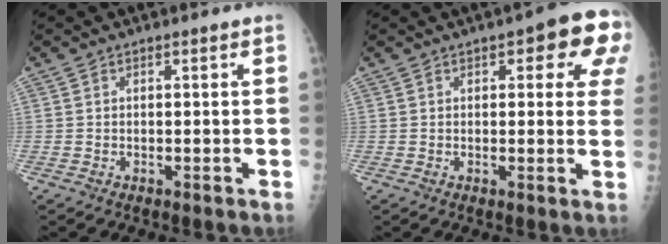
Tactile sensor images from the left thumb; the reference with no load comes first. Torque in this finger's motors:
{"motor_torque": [0.01, 0.27, -0.12, -0.30, 0.15]}